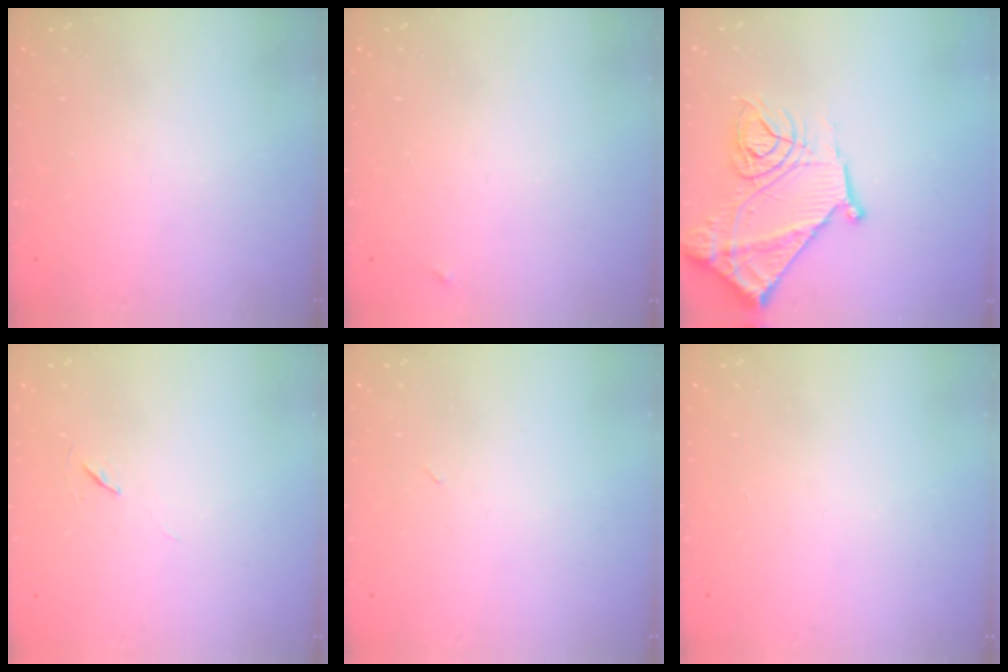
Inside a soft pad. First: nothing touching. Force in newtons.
{"total": 3.3, "press": 3.3, "slide": 0.4}
{"total": 18.7, "press": 18.6, "slide": 1.7}
{"total": 5.7, "press": 5.2, "slide": 2.4}
{"total": 2.4, "press": 2.3, "slide": 0.8}
{"total": 0.0}